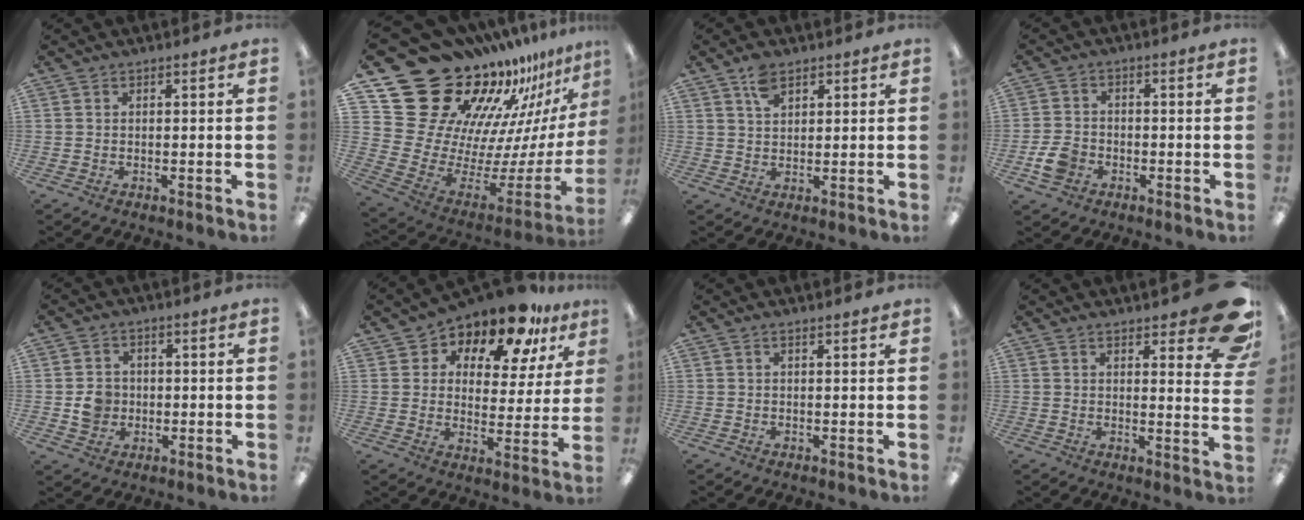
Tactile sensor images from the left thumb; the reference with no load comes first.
{"total": 26.1, "force": [18.4, 15.3, 10.3], "torque": [-0.130, -0.182, 0.389]}
{"total": 4.8, "force": [2.9, 2.9, 2.5], "torque": [-0.041, -0.005, 0.053]}
{"total": 6.2, "force": [-2.5, 4.8, 3.1], "torque": [-0.065, 0.014, -0.045]}
{"total": 5.3, "force": [-0.6, 4.9, 2.0], "torque": [-0.023, 0.007, -0.010]}
{"total": 11.5, "force": [9.2, 5.1, 4.6], "torque": [-0.084, -0.069, 0.163]}
{"total": 0.7, "force": [0.6, 0.0, 0.3], "torque": [0.001, -0.003, 0.009]}
{"total": 11.9, "force": [7.4, 3.9, 8.5], "torque": [-0.094, -0.051, 0.123]}